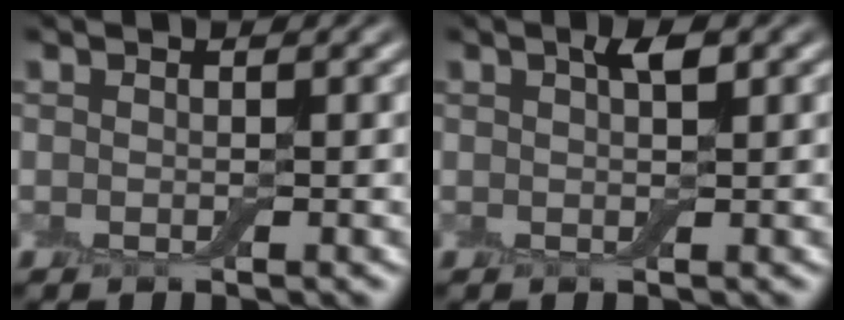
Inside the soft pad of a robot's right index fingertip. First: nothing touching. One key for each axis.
{"total": 1.6, "fx": 0.7, "fy": 0.3, "fz": 1.4, "tx": -0.022, "ty": 0.001, "tz": 0.010}